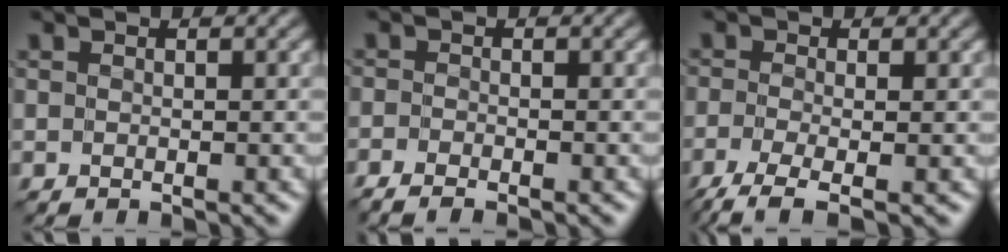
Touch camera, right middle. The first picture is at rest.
{"total": 1.8, "force": [-1.7, 0.1, 0.5], "torque": [-0.013, -0.003, -0.039]}
{"total": 3.8, "force": [-2.4, 0.7, 2.8], "torque": [-0.058, -0.007, -0.056]}